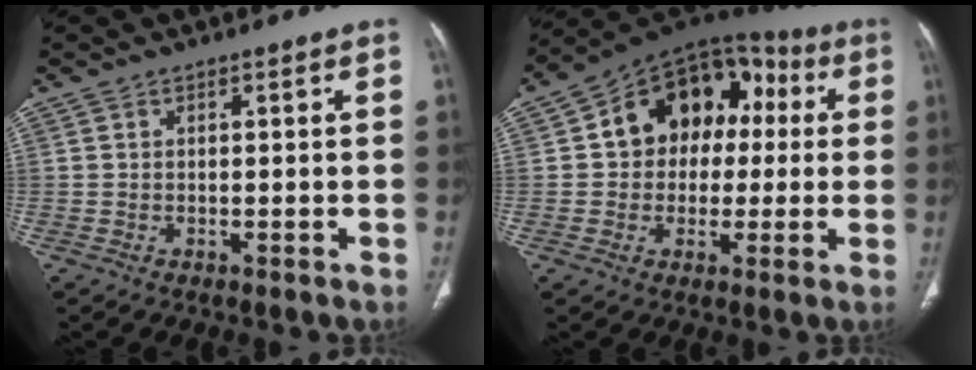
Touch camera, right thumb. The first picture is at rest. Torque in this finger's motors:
{"motor_torque": [1.44, 2.50, 0.82, -0.13, 0.12]}